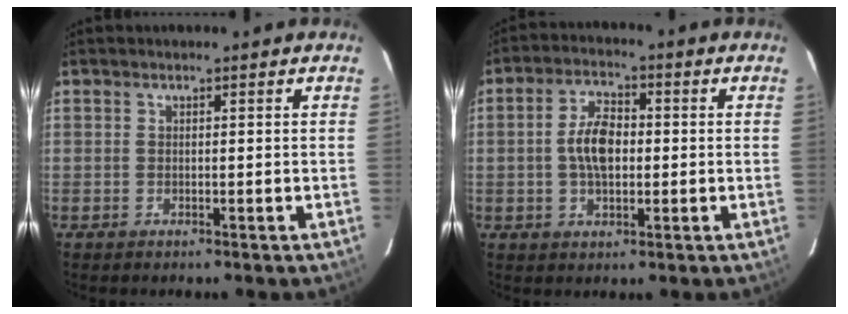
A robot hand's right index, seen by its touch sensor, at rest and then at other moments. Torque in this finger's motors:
{"motor_torque": [0.23, 0.01, 0.21, 0.07]}